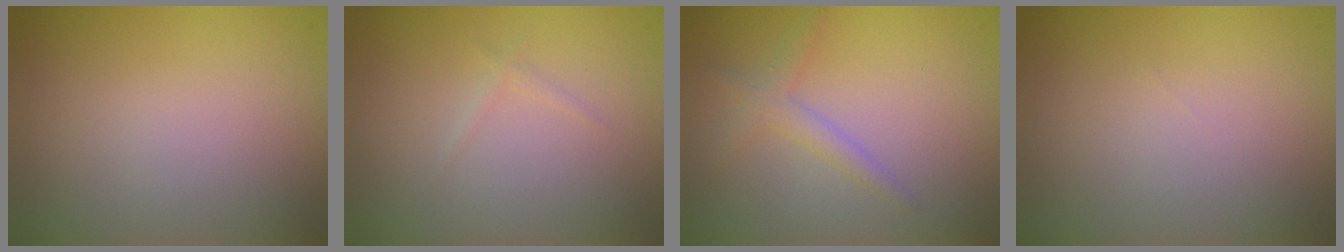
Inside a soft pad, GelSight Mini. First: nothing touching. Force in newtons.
{"total": 0.6, "press": 0.6, "slide": 0.0}
{"total": 1.8, "press": 1.8, "slide": 0.1}
{"total": 0.0}